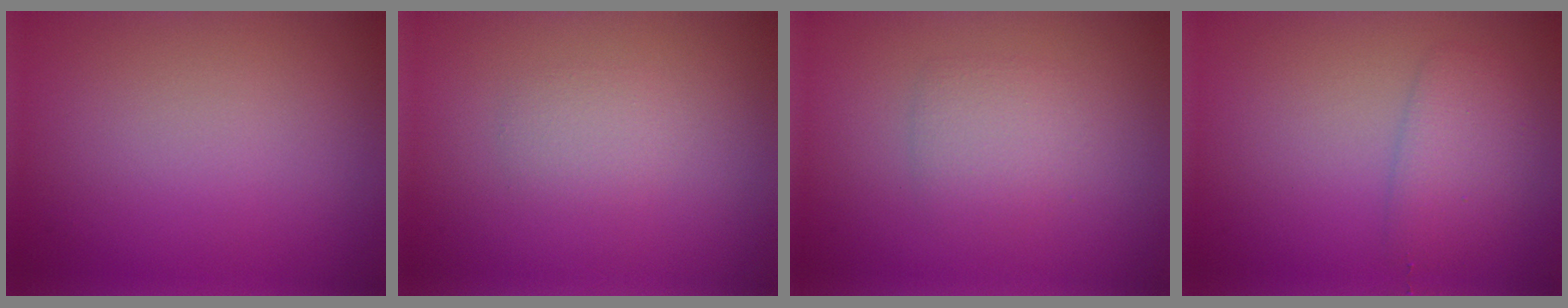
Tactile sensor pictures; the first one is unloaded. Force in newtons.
{"total": 1.2, "press": 1.2, "slide": 0.0}
{"total": 1.9, "press": 1.9, "slide": 0.1}
{"total": 2.7, "press": 2.7, "slide": 0.1}